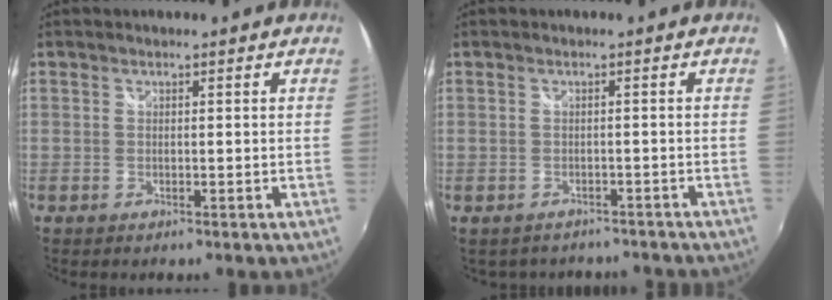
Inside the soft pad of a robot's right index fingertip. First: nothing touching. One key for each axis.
{"total": 4.8, "fx": -3.9, "fy": 2.6, "fz": 1.0, "tx": -0.017, "ty": -0.003, "tz": -0.046}